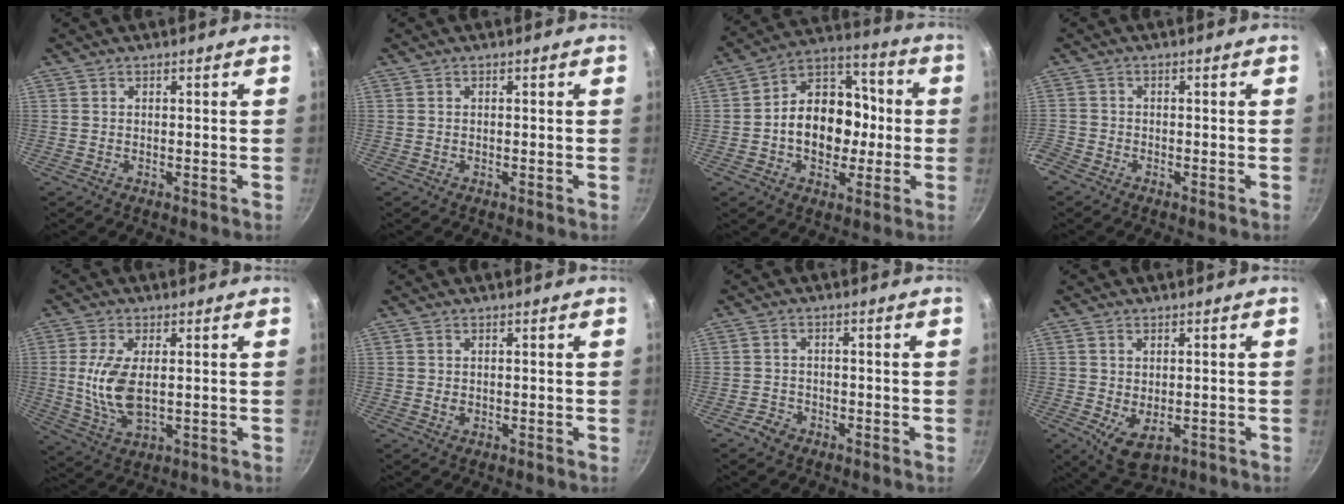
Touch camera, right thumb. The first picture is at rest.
{"total": 0.0}
{"total": 16.5, "force": [-1.3, 12.4, 10.8], "torque": [-0.125, 0.037, -0.035]}
{"total": 2.8, "force": [-1.8, 1.8, 1.0], "torque": [-0.034, 0.003, -0.041]}
{"total": 10.1, "force": [0.6, 5.0, 8.7], "torque": [-0.175, -0.010, 0.015]}
{"total": 0.7, "force": [0.2, 0.6, 0.4], "torque": [-0.003, 0.001, 0.003]}
{"total": 2.9, "force": [-1.8, 2.1, 0.7], "torque": [-0.005, 0.024, -0.031]}
{"total": 6.1, "force": [-1.0, 4.0, 4.5], "torque": [-0.067, -0.016, -0.006]}